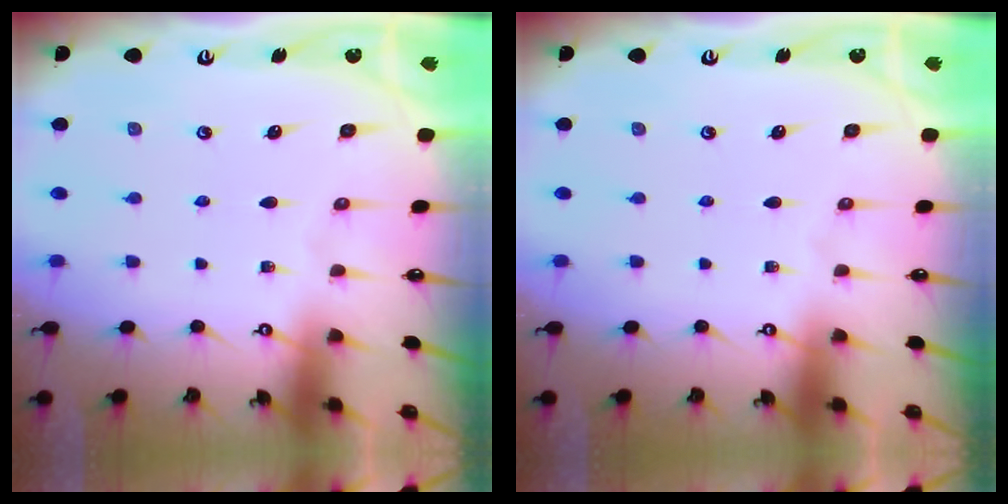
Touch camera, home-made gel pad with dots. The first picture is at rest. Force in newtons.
{"total": 0.0}